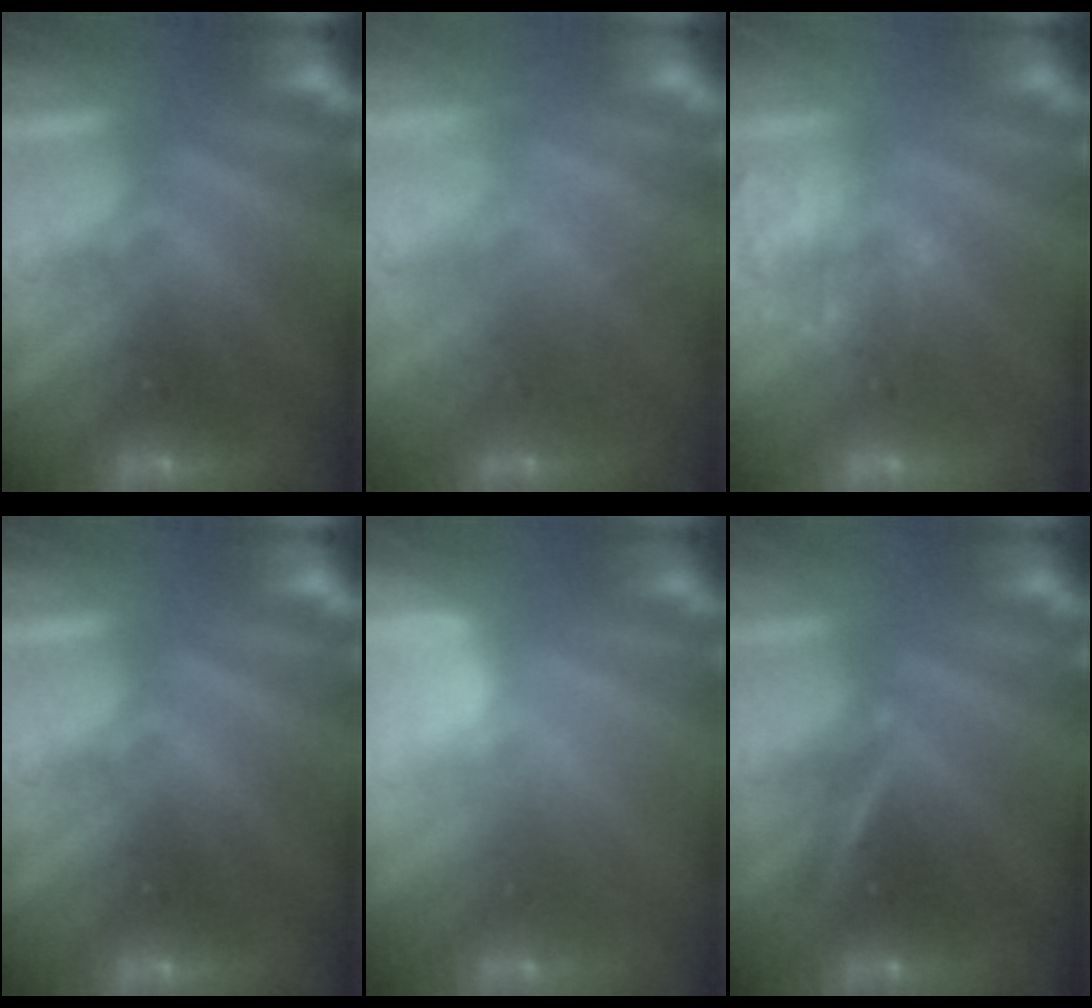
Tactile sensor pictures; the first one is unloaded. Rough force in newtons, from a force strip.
{"total": 7.4}
{"total": 1.6}
{"total": 0.0}
{"total": 2.7}
{"total": 2.1}